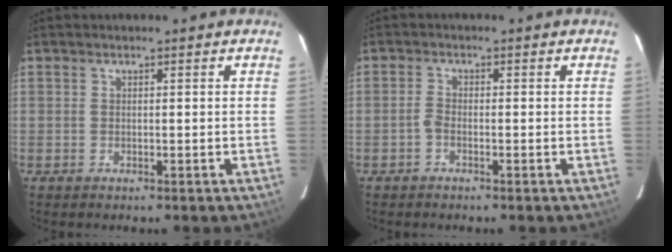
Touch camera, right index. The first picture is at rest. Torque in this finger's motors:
{"motor_torque": [0.34, -0.08, 0.23, 0.04]}